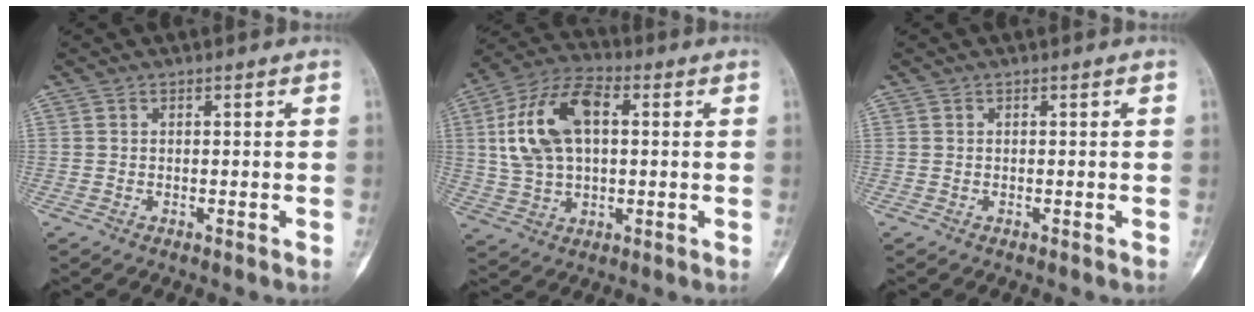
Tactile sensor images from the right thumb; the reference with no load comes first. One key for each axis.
{"total": 15.7, "fx": 2.9, "fy": 9.1, "fz": 12.4, "tx": -0.235, "ty": 0.023, "tz": 0.052}
{"total": 0.0}